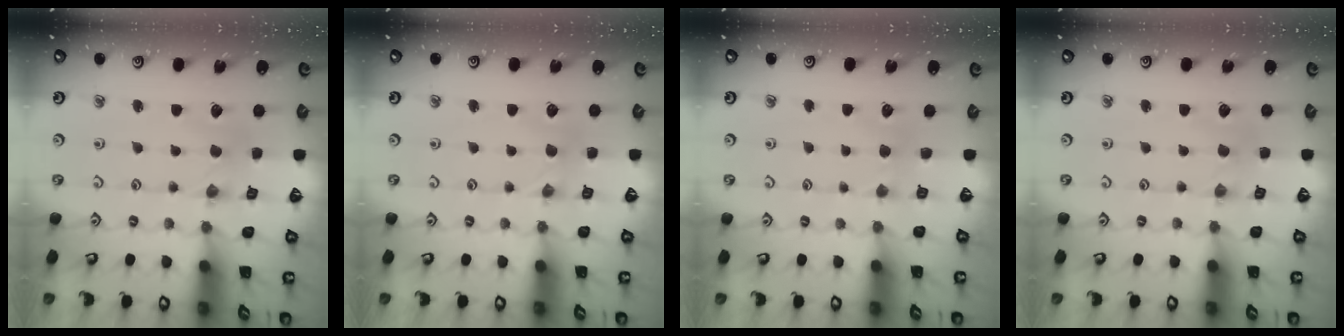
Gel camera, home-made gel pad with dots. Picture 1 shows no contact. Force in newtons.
{"total": 2.1, "press": 2.0, "slide": 0.4}
{"total": 3.7, "press": 3.6, "slide": 0.6}
{"total": 0.5, "press": 0.5, "slide": 0.2}